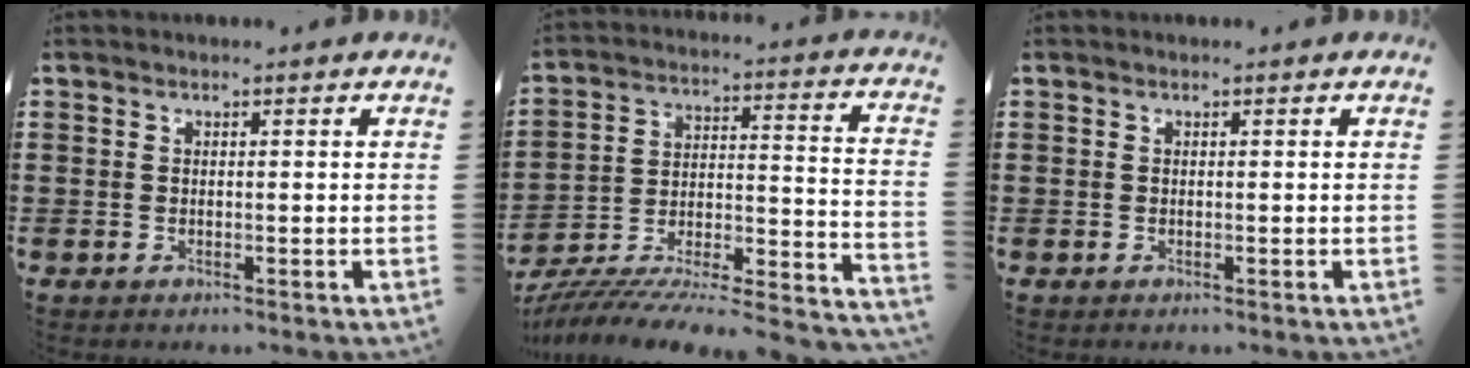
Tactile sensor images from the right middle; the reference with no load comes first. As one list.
[{"total": 6.5, "force": [-6.3, 0.3, 1.6], "torque": [-0.029, -0.015, -0.130]}, {"total": 0.0}]